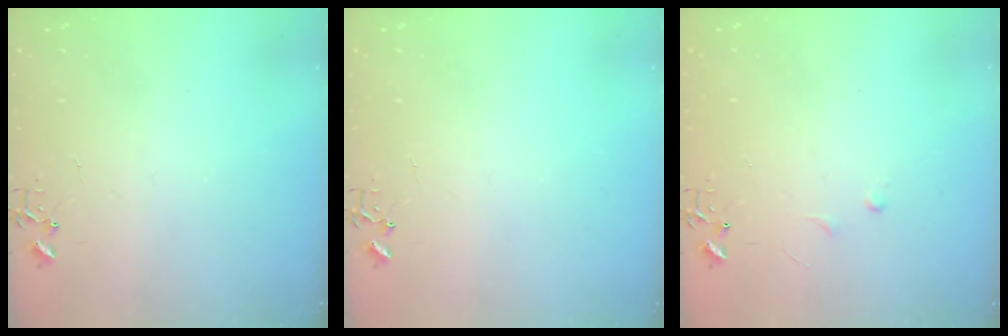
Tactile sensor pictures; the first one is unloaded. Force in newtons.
{"total": 0.0}
{"total": 3.4, "press": 3.4, "slide": 0.5}